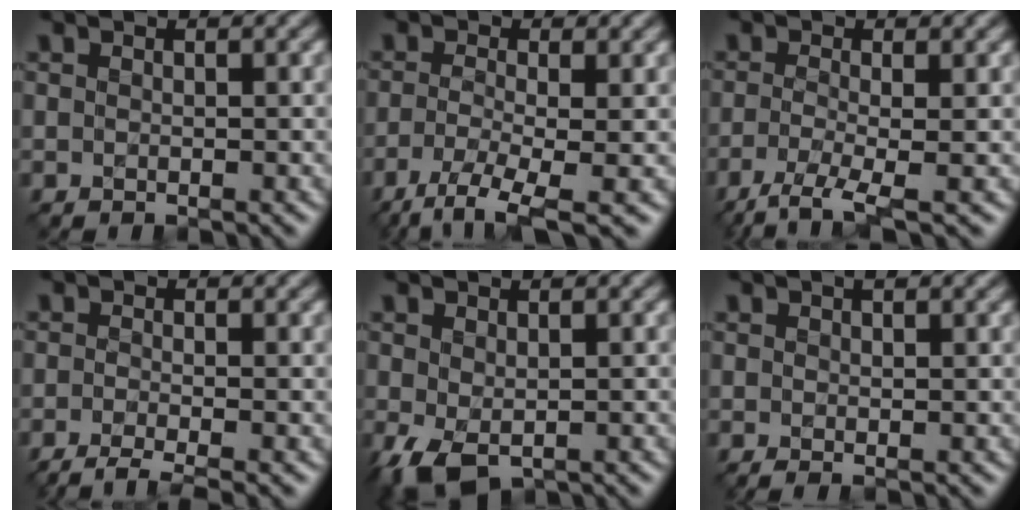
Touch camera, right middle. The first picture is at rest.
{"total": 4.4, "force": [-2.3, 1.2, 3.6], "torque": [-0.076, -0.004, -0.050]}
{"total": 3.6, "force": [-1.7, 0.8, 3.0], "torque": [-0.062, -0.004, -0.044]}
{"total": 3.0, "force": [-1.9, 0.7, 2.2], "torque": [-0.033, 0.000, -0.045]}
{"total": 3.4, "force": [-1.2, 1.9, 2.5], "torque": [-0.060, -0.008, -0.020]}
{"total": 1.1, "force": [0.6, 0.3, 1.0], "torque": [-0.014, 0.001, 0.008]}